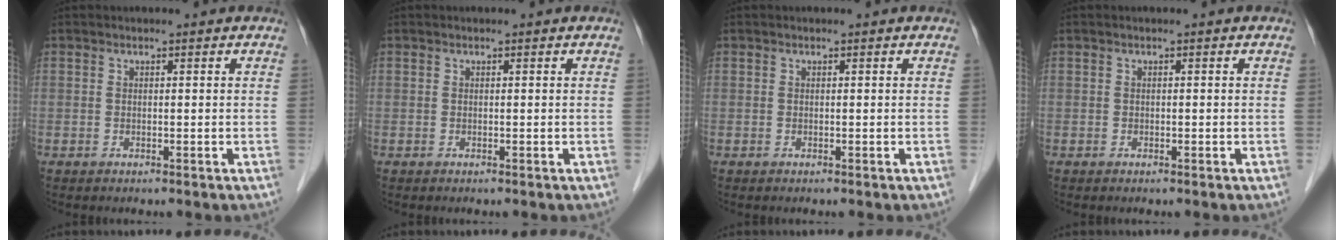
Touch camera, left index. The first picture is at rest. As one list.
[{"total": 0.0}, {"total": 0.0}, {"total": 0.0}]